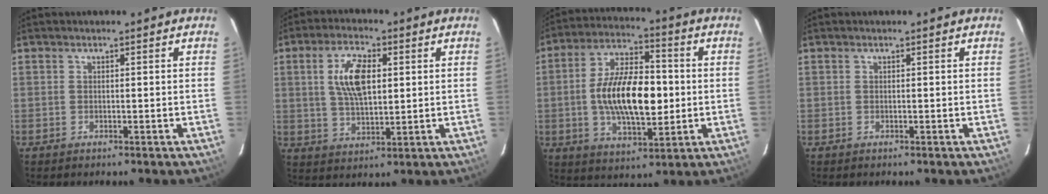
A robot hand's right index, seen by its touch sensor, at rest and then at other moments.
{"total": 9.3, "force": [2.1, 4.2, 8.0], "torque": [-0.151, 0.009, 0.043]}
{"total": 16.1, "force": [-1.0, 7.3, 14.3], "torque": [-0.263, 0.010, -0.014]}
{"total": 0.0}